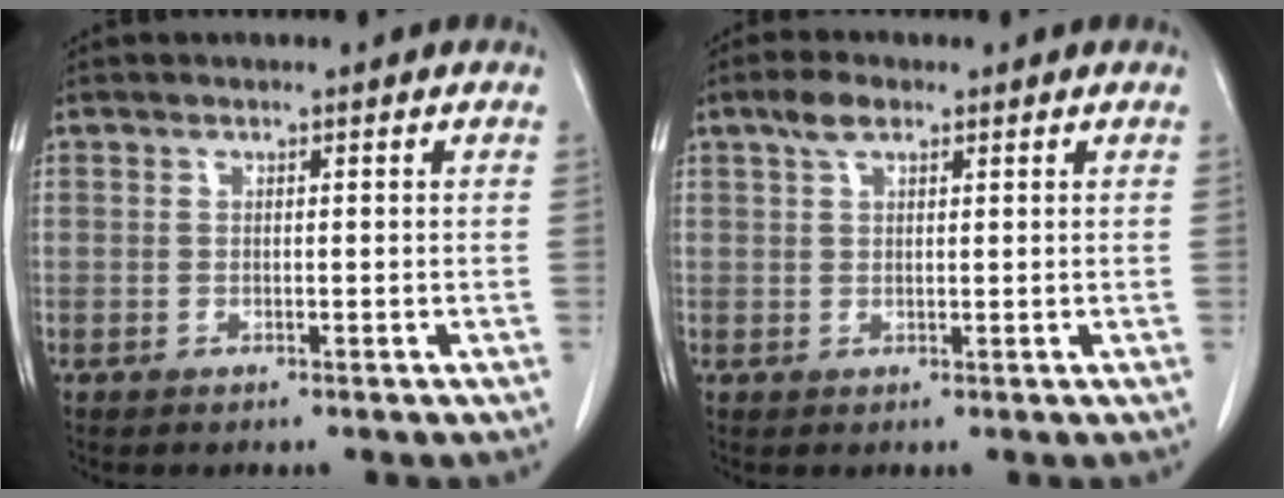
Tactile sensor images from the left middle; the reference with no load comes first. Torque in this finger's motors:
{"motor_torque": [1.02, -0.62, 0.06, 0.02]}